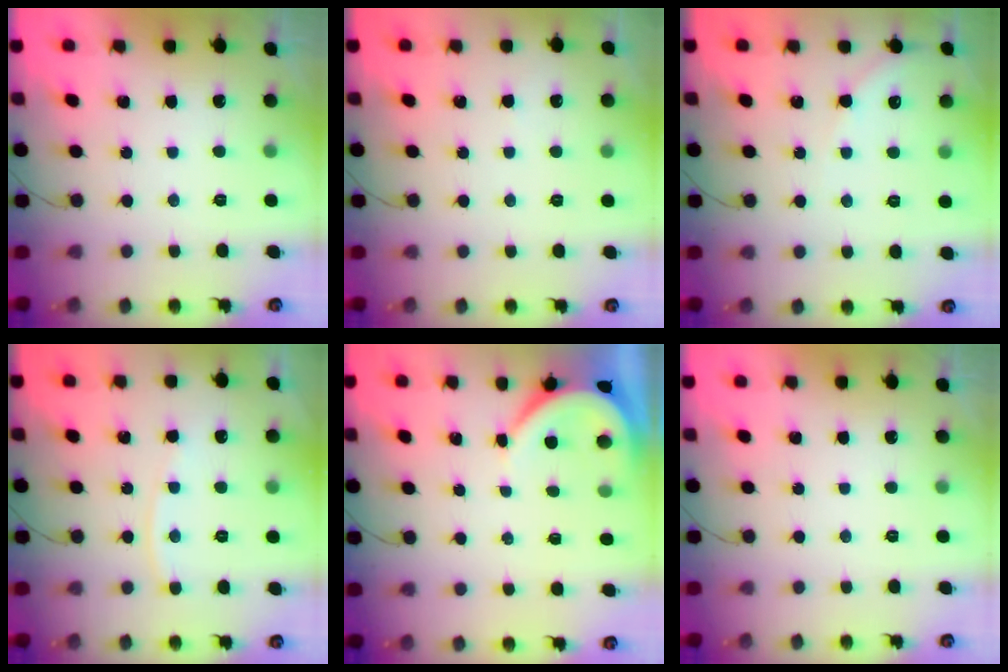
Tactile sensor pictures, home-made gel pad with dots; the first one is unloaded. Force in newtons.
{"total": 1.1, "press": 1.1, "slide": 0.2}
{"total": 3.6, "press": 3.5, "slide": 0.5}
{"total": 3.4, "press": 3.4, "slide": 0.4}
{"total": 4.7, "press": 4.7, "slide": 0.4}
{"total": 0.0}